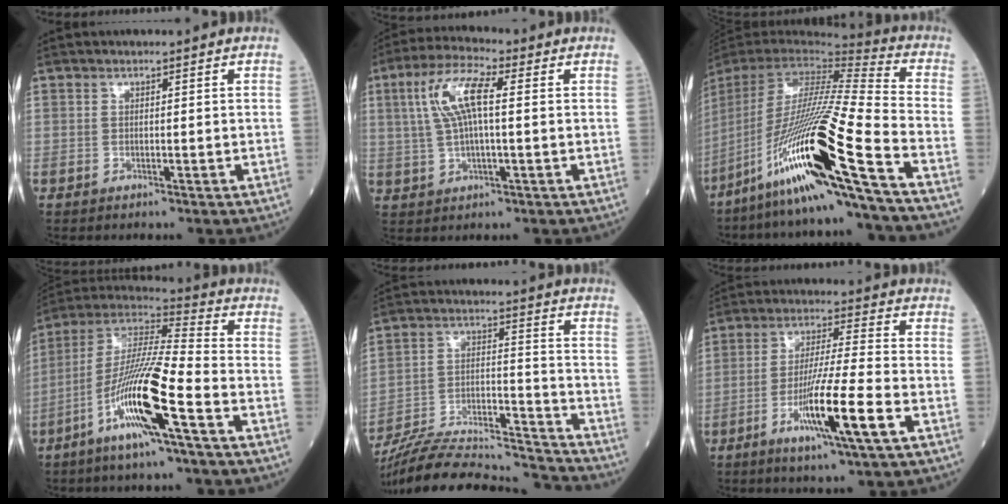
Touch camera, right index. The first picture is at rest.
{"total": 8.9, "force": [1.8, 2.0, 8.4], "torque": [-0.180, 0.021, 0.035]}
{"total": 25.8, "force": [-14.3, -0.8, 21.5], "torque": [-0.422, -0.052, -0.269]}
{"total": 15.3, "force": [-6.4, 0.3, 13.9], "torque": [-0.279, -0.007, -0.126]}
{"total": 23.4, "force": [-22.1, 1.7, 7.5], "torque": [-0.133, 0.003, -0.346]}
{"total": 11.7, "force": [-4.7, -0.4, 10.7], "torque": [-0.199, -0.016, -0.088]}